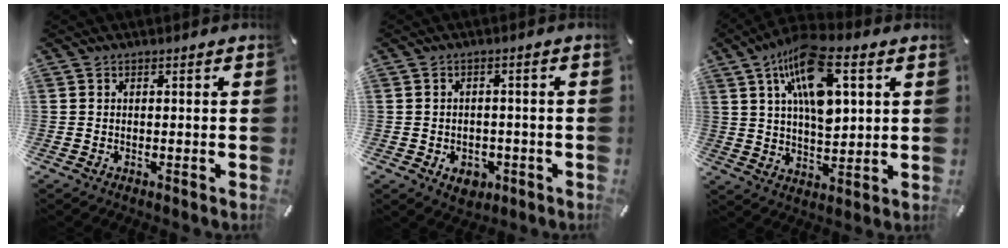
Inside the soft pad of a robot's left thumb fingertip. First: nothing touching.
{"total": 5.0, "force": [-2.0, 3.9, 2.5], "torque": [-0.036, 0.005, -0.035]}
{"total": 15.5, "force": [6.5, 7.4, 12.0], "torque": [-0.218, -0.010, 0.109]}